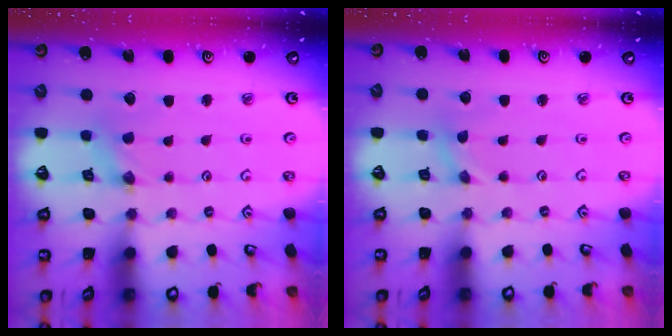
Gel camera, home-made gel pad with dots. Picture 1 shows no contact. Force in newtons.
{"total": 0.0}